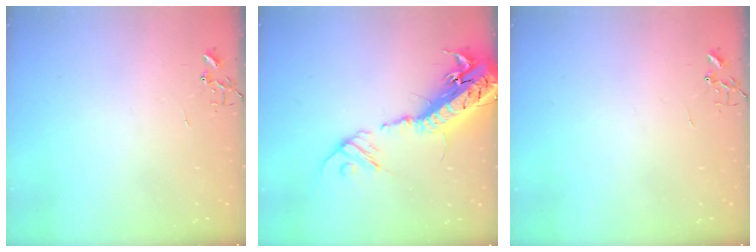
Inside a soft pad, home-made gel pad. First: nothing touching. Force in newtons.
{"total": 23.7, "press": 23.1, "slide": 5.3}
{"total": 0.0}